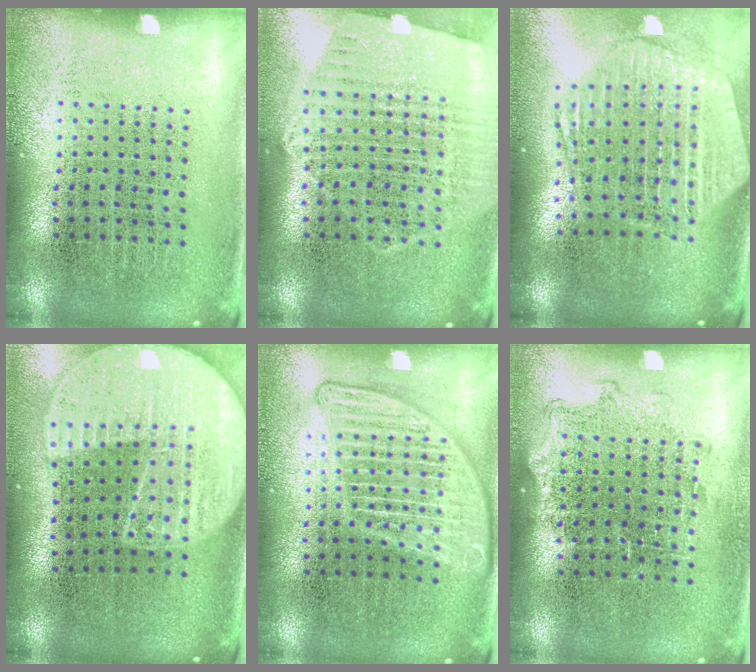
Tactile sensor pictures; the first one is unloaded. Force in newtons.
{"total": 1.2, "press": 1.2, "slide": 0.3}
{"total": 2.6, "press": 2.1, "slide": 1.5}
{"total": 2.3, "press": 2.0, "slide": 1.1}
{"total": 3.0, "press": 3.0, "slide": 0.3}
{"total": 1.1, "press": 1.0, "slide": 0.4}